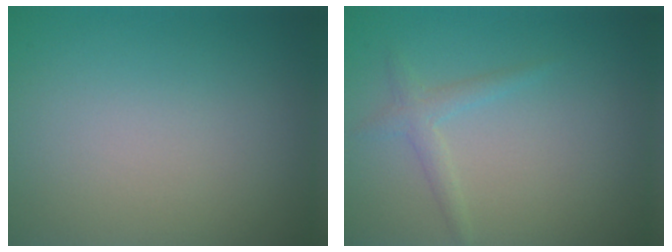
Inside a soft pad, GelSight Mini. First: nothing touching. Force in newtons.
{"total": 1.5, "press": 1.5, "slide": 0.0}